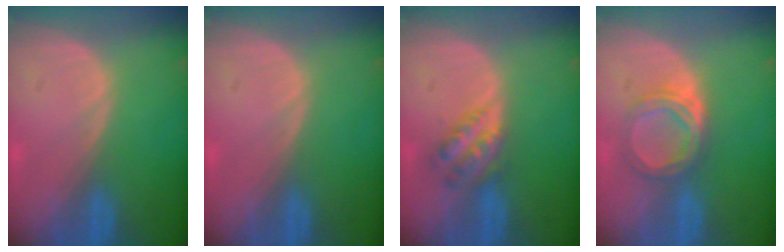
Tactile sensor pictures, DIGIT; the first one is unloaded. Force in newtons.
{"total": 0.0}
{"total": 4.8, "press": 4.3, "slide": 2.0}
{"total": 5.6, "press": 5.0, "slide": 2.5}